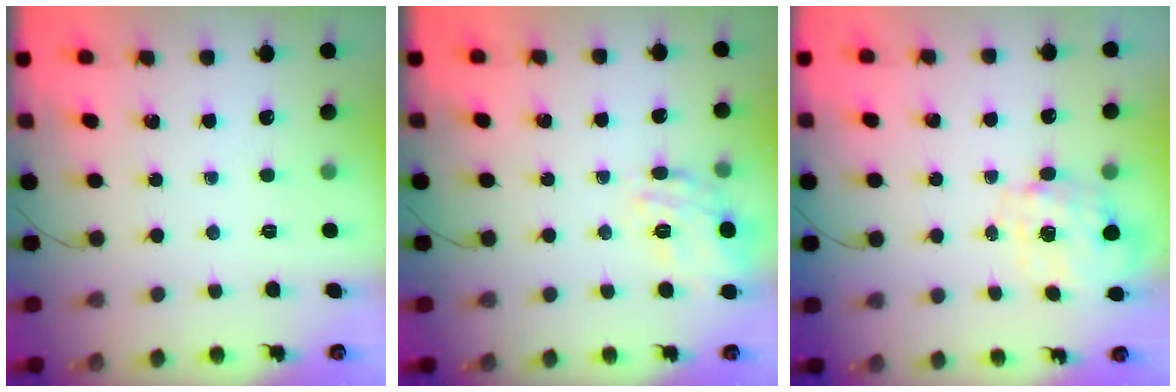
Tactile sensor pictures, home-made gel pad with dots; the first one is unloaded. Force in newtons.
{"total": 15.9, "press": 15.9, "slide": 0.7}
{"total": 3.8, "press": 3.7, "slide": 0.9}